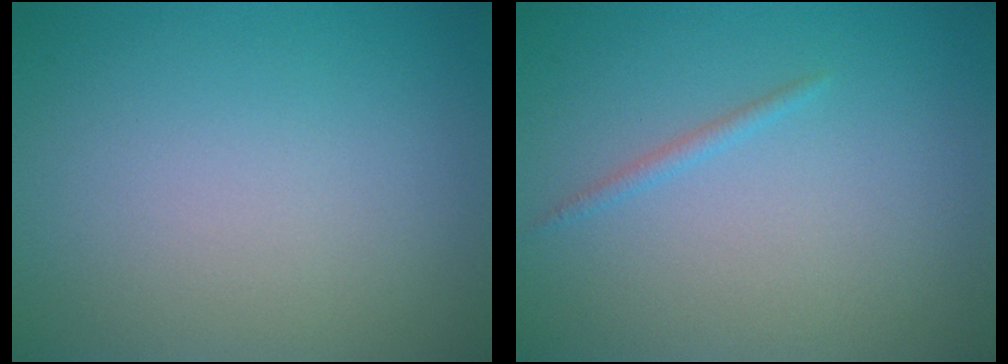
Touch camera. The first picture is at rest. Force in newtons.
{"total": 0.8, "press": 0.8, "slide": 0.0}